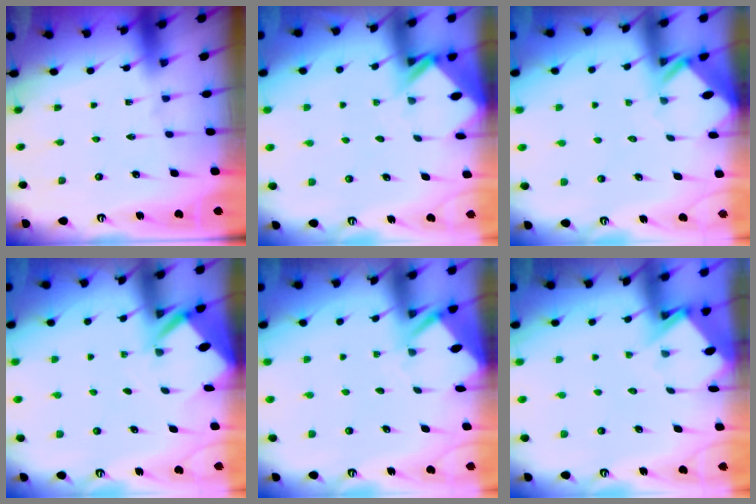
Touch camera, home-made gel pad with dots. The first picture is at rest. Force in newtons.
{"total": 3.0, "press": 3.0, "slide": 0.2}
{"total": 2.8, "press": 2.8, "slide": 0.3}
{"total": 2.8, "press": 2.8, "slide": 0.2}
{"total": 3.8, "press": 3.8, "slide": 0.3}
{"total": 3.9, "press": 3.9, "slide": 0.4}